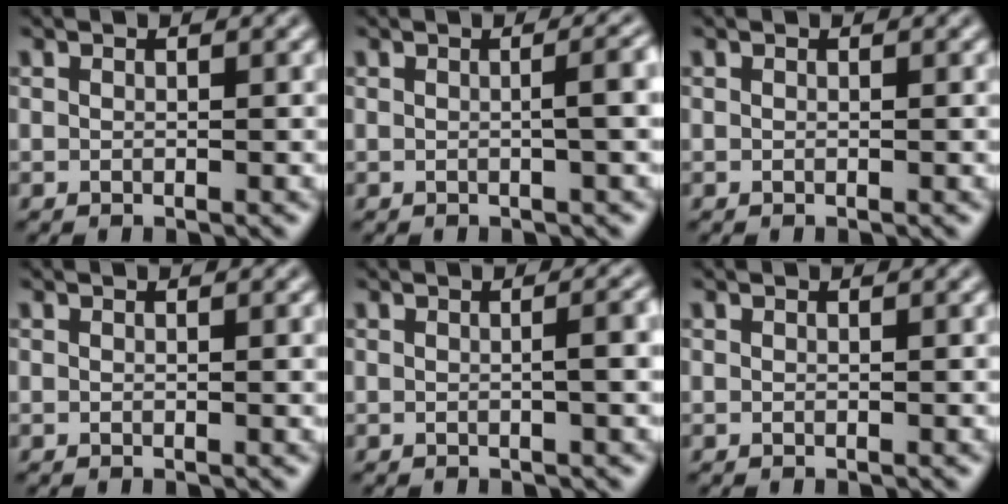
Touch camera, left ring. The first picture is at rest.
{"total": 3.1, "force": [0.2, 1.1, 2.9], "torque": [-0.023, 0.014, -0.001]}
{"total": 0.0}
{"total": 0.6, "force": [0.1, 0.1, 0.6], "torque": [-0.006, 0.001, 0.001]}
{"total": 2.7, "force": [0.1, 0.8, 2.5], "torque": [-0.022, 0.009, -0.001]}
{"total": 0.0}